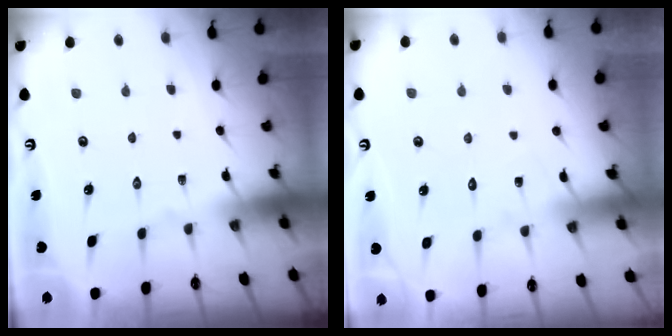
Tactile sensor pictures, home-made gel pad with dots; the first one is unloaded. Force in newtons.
{"total": 5.8, "press": 5.8, "slide": 0.4}